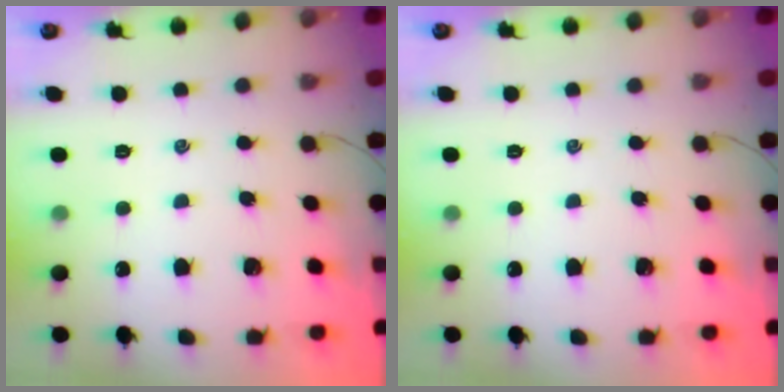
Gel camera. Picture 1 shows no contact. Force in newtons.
{"total": 0.0}